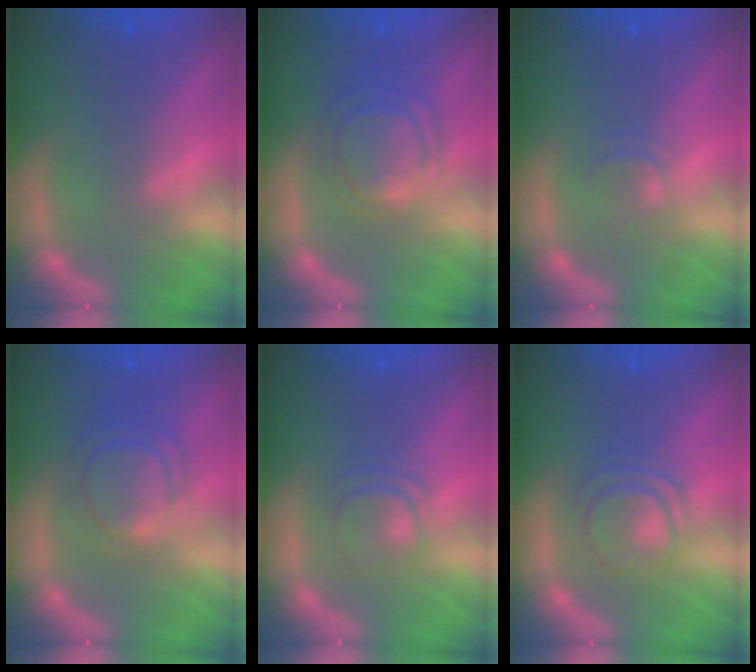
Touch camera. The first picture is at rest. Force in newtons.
{"total": 6.1}
{"total": 1.4}
{"total": 5.6}
{"total": 3.0}
{"total": 4.5}